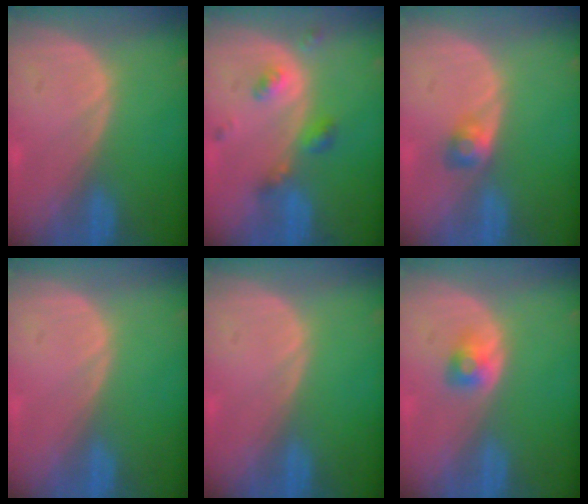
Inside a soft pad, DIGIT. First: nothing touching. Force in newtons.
{"total": 4.8, "press": 4.3, "slide": 2.1}
{"total": 2.4, "press": 2.3, "slide": 0.7}
{"total": 0.0}
{"total": 0.0}
{"total": 2.4, "press": 2.2, "slide": 0.7}